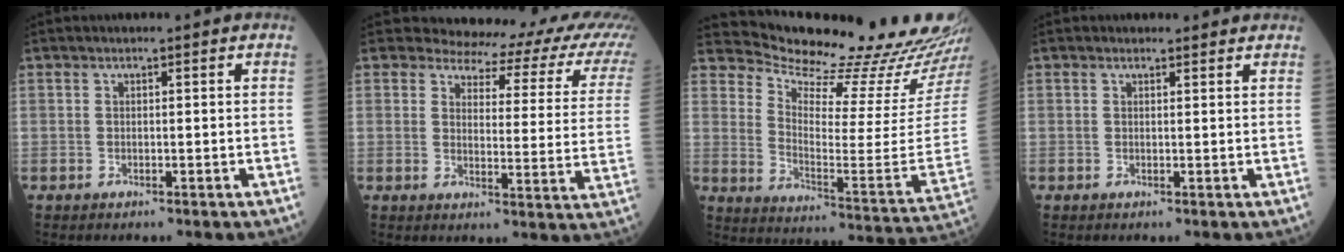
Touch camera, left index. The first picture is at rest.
{"total": 15.7, "force": [14.3, 4.7, 4.6], "torque": [-0.025, -0.055, 0.126]}
{"total": 24.4, "force": [23.6, 1.2, 6.1], "torque": [-0.111, -0.129, 0.300]}
{"total": 1.5, "force": [1.4, 0.5, 0.1], "torque": [-0.011, 0.000, 0.012]}